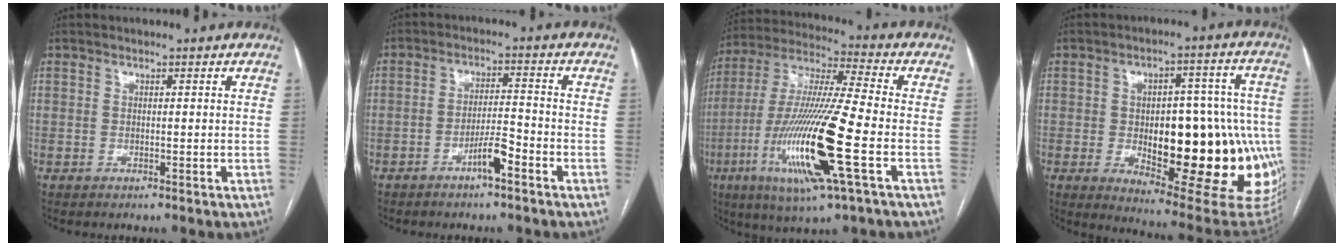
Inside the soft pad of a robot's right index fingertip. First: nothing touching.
{"total": 4.6, "force": [-2.8, 0.5, 3.6], "torque": [-0.065, 0.003, -0.051]}
{"total": 20.3, "force": [-6.1, 1.0, 19.3], "torque": [-0.414, -0.028, -0.115]}
{"total": 25.6, "force": [-4.0, 9.7, 23.4], "torque": [-0.235, 0.019, -0.024]}